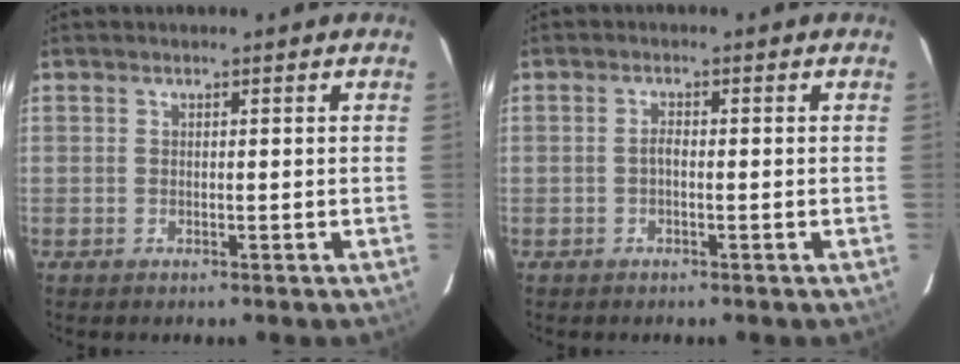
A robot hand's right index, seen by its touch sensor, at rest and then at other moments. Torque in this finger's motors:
{"motor_torque": [0.25, -0.08, 0.19, 0.04]}